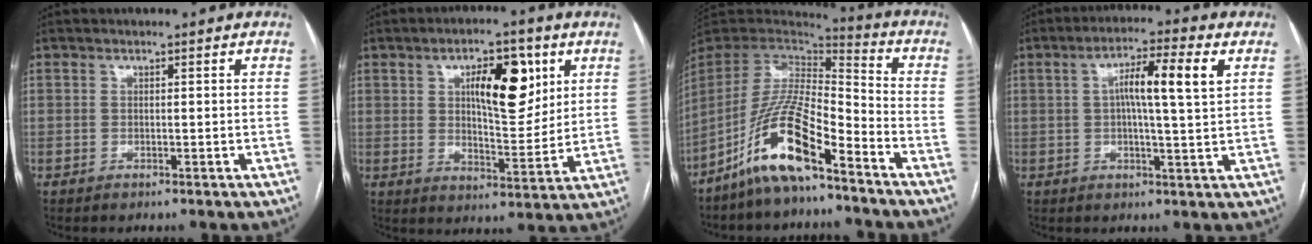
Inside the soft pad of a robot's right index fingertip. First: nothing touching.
{"total": 11.2, "force": [4.3, 4.1, 9.6], "torque": [-0.147, 0.007, 0.072]}
{"total": 14.5, "force": [-9.3, 2.5, 10.8], "torque": [-0.220, -0.001, -0.175]}
{"total": 8.9, "force": [2.4, 0.5, 8.6], "torque": [-0.147, 0.017, 0.033]}